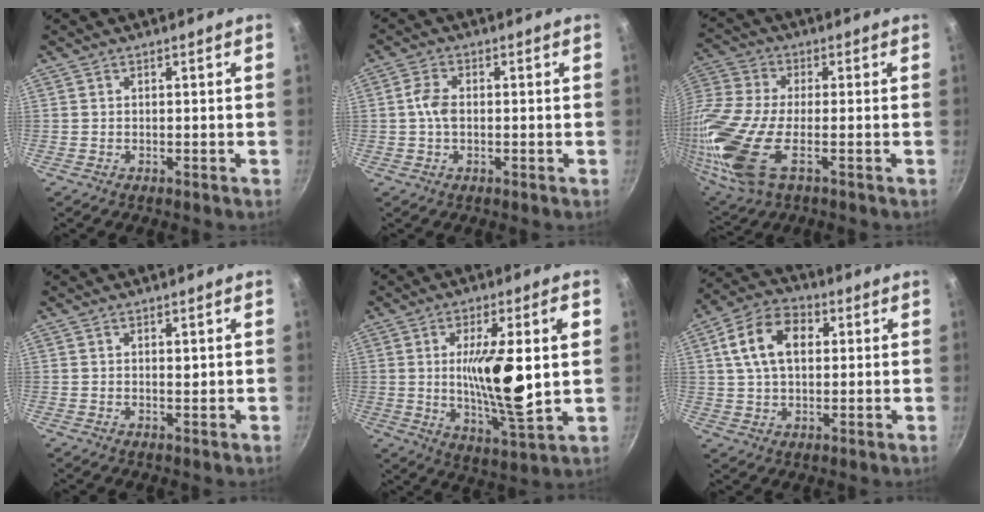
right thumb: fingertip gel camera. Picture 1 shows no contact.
{"total": 3.8, "force": [-0.1, 2.3, 3.0], "torque": [-0.060, 0.011, -0.007]}
{"total": 20.7, "force": [-5.6, 9.2, 17.6], "torque": [-0.406, -0.021, -0.124]}
{"total": 1.1, "force": [0.4, 0.5, 0.9], "torque": [-0.012, -0.001, 0.006]}
{"total": 17.9, "force": [1.6, 4.5, 17.2], "torque": [-0.278, -0.016, 0.031]}
{"total": 12.6, "force": [3.1, 8.2, 9.1], "torque": [-0.145, 0.013, 0.041]}